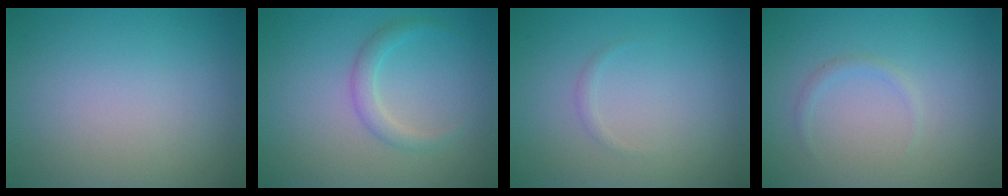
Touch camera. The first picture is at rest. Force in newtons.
{"total": 1.7, "press": 1.7, "slide": 0.1}
{"total": 0.6, "press": 0.6, "slide": 0.0}
{"total": 0.7, "press": 0.7, "slide": 0.1}